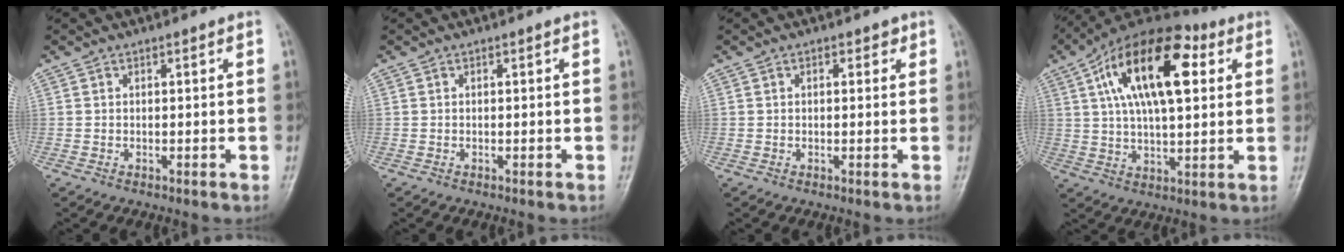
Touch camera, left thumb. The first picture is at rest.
{"total": 0.0}
{"total": 1.8, "force": [0.7, 1.1, 1.1], "torque": [-0.004, 0.001, 0.006]}
{"total": 21.0, "force": [6.5, 9.9, 17.3], "torque": [-0.270, 0.006, 0.097]}